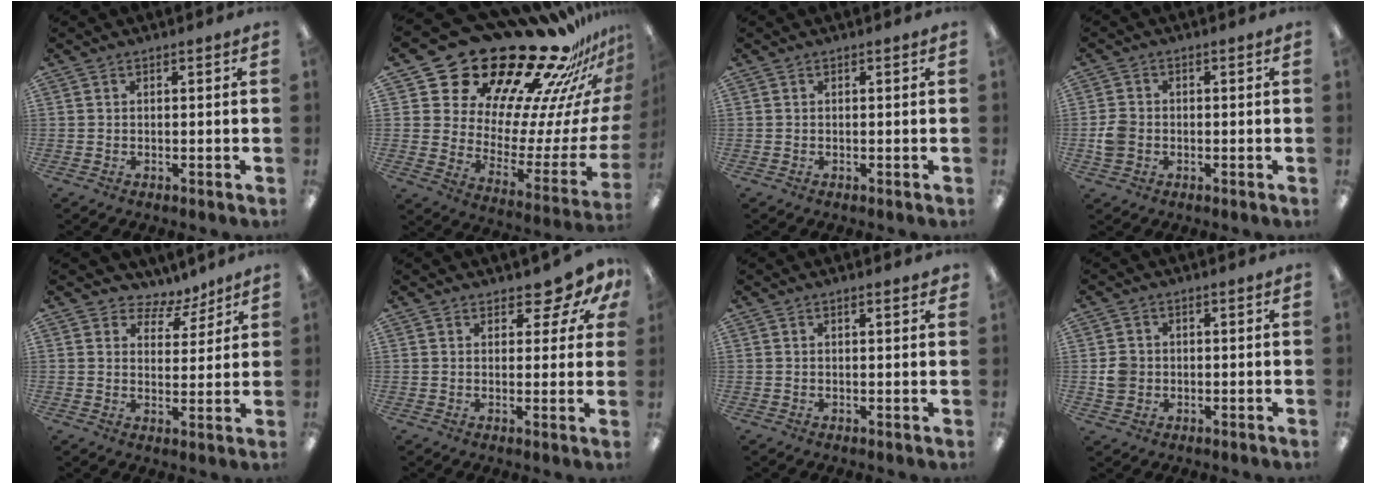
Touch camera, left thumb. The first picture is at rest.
{"total": 30.8, "force": [25.1, 12.0, 13.1], "torque": [-0.177, -0.213, 0.452]}
{"total": 0.0}
{"total": 4.1, "force": [-0.9, 3.4, 2.1], "torque": [-0.042, 0.006, -0.015]}
{"total": 5.4, "force": [4.3, 3.1, 1.0], "torque": [-0.010, -0.033, 0.073]}
{"total": 6.4, "force": [4.7, 2.9, 3.2], "torque": [-0.033, -0.031, 0.080]}
{"total": 1.7, "force": [1.2, 0.3, 1.2], "torque": [-0.025, 0.003, 0.020]}
{"total": 3.7, "force": [-0.2, 3.5, 1.2], "torque": [-0.015, 0.004, -0.003]}